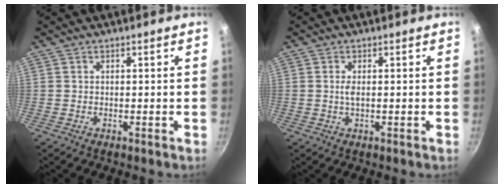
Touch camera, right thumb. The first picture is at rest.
{"total": 1.6, "force": [0.1, 0.5, 1.5], "torque": [-0.033, 0.000, 0.004]}